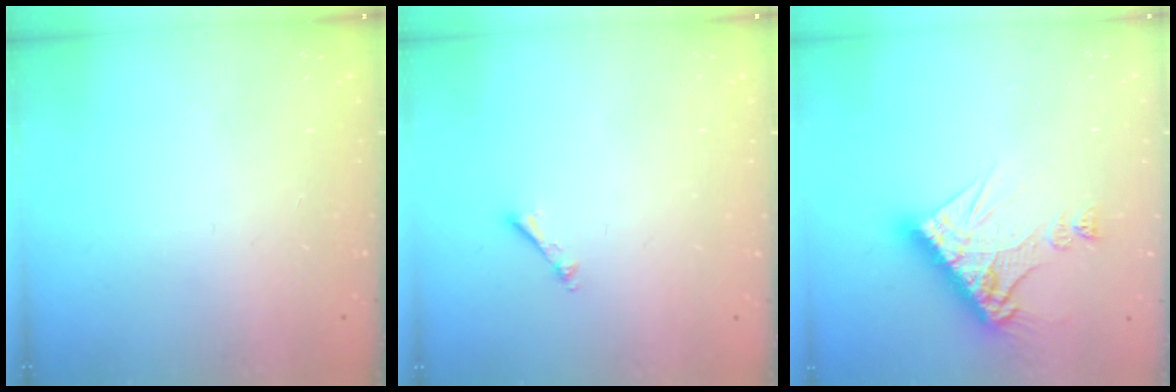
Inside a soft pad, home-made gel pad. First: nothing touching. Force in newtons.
{"total": 1.0, "press": 1.0, "slide": 0.2}
{"total": 13.9, "press": 13.9, "slide": 1.4}